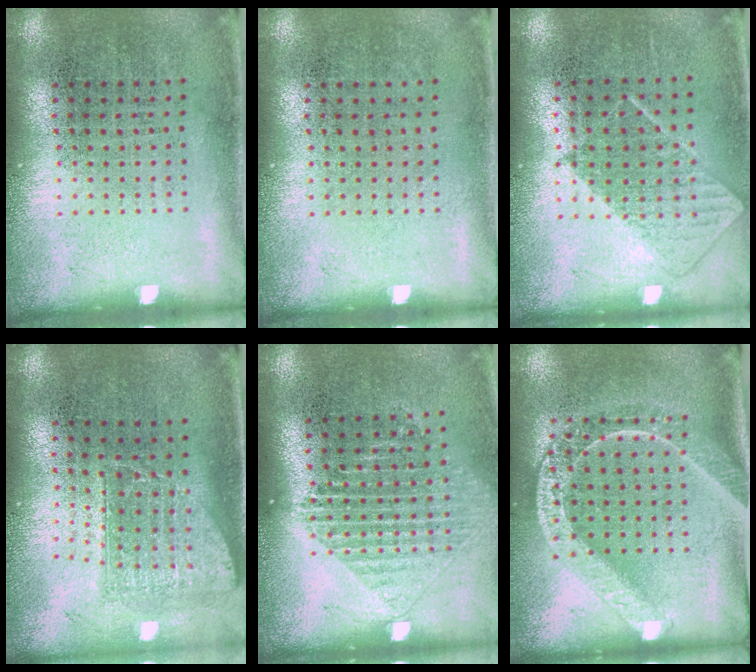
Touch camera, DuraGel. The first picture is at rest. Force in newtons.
{"total": 0.0}
{"total": 0.7, "press": 0.6, "slide": 0.4}
{"total": 1.6, "press": 1.2, "slide": 1.0}
{"total": 1.2, "press": 1.2, "slide": 0.5}
{"total": 1.9, "press": 1.7, "slide": 0.9}